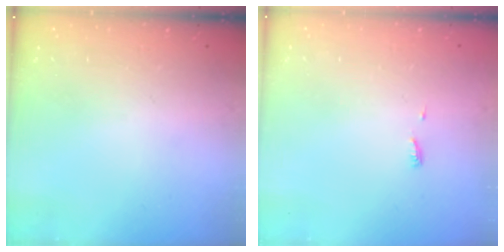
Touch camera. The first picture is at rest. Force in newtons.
{"total": 3.9, "press": 3.9, "slide": 0.6}